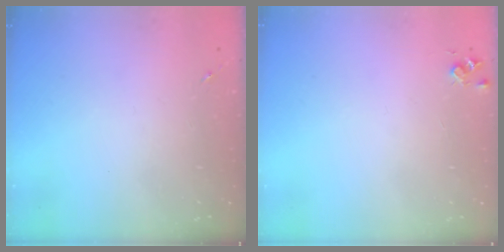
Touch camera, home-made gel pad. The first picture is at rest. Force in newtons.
{"total": 4.4, "press": 4.4, "slide": 0.5}